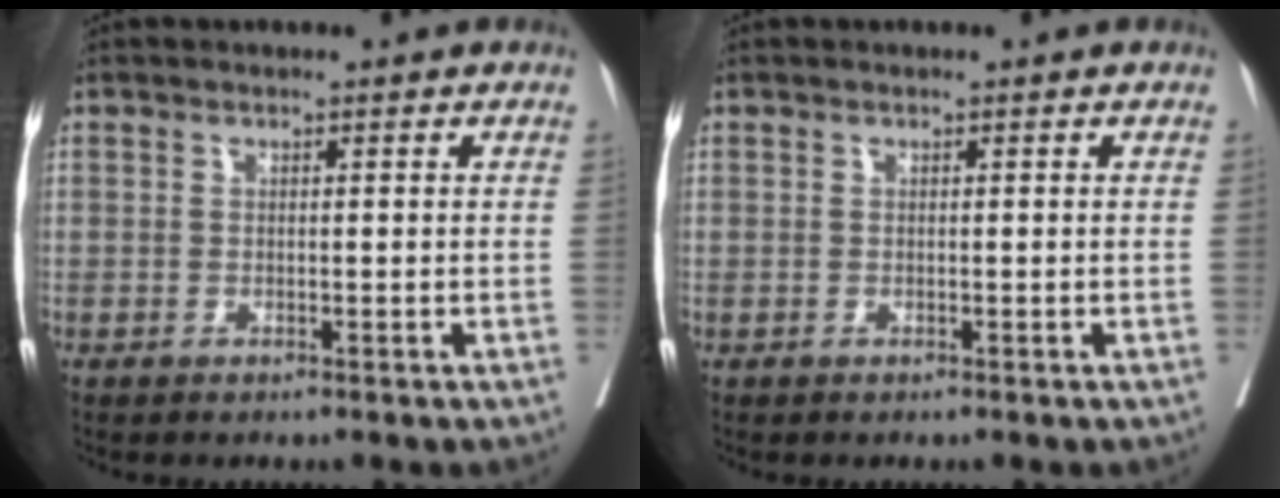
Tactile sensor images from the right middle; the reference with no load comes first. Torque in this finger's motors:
{"motor_torque": [-0.10, 0.07, -0.06, 0.00]}